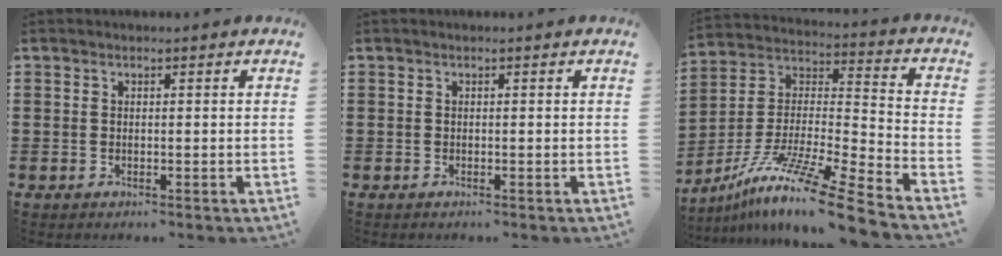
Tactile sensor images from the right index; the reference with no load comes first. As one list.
[{"total": 0.0}, {"total": 13.4, "force": [-10.9, -0.5, 7.7], "torque": [-0.138, 0.013, -0.210]}]